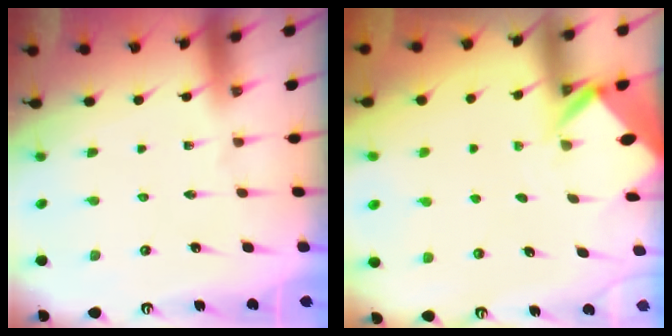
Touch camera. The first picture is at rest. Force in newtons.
{"total": 3.1, "press": 3.1, "slide": 0.1}